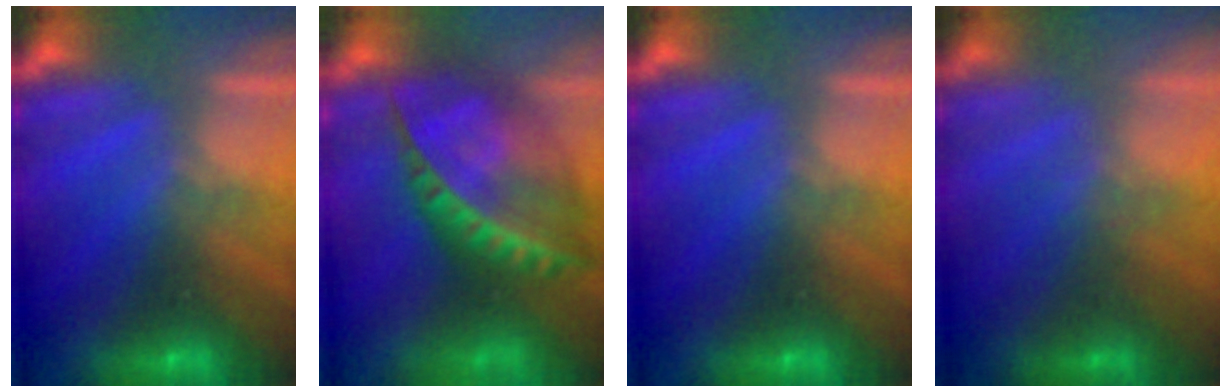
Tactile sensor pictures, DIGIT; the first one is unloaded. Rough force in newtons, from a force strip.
{"total": 8.8}
{"total": 0.0}
{"total": 1.6}